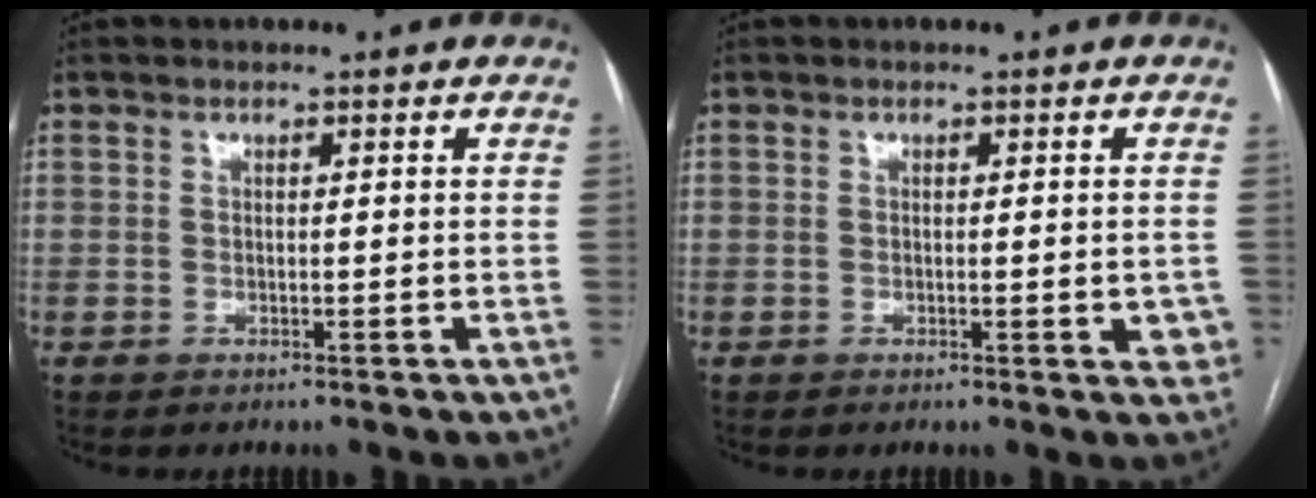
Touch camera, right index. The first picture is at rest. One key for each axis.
{"total": 3.4, "fx": -0.7, "fy": 1.2, "fz": 3.1, "tx": -0.028, "ty": -0.001, "tz": -0.005}